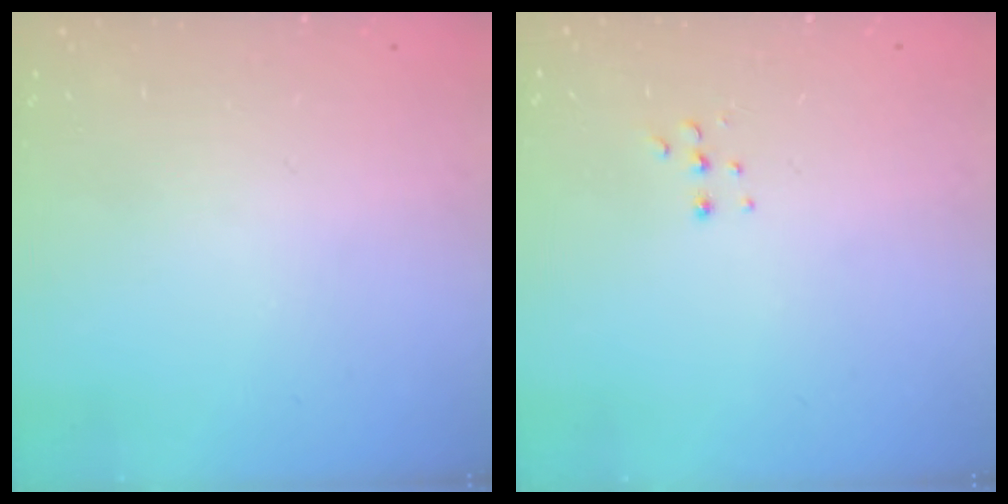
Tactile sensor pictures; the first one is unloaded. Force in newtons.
{"total": 3.4, "press": 3.3, "slide": 0.8}